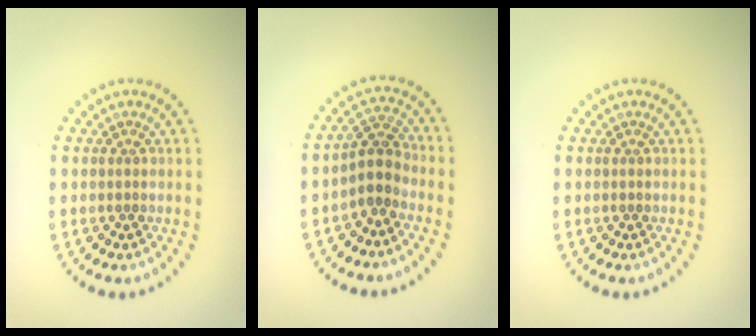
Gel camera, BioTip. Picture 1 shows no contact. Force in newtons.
{"total": 2.6, "press": 2.1, "slide": 1.6}
{"total": 0.0}